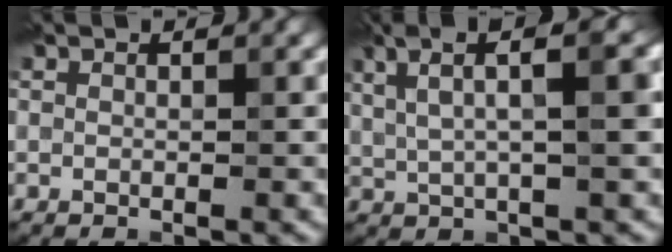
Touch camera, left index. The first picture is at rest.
{"total": 7.8, "force": [3.3, 2.2, 6.7], "torque": [-0.118, 0.028, 0.048]}